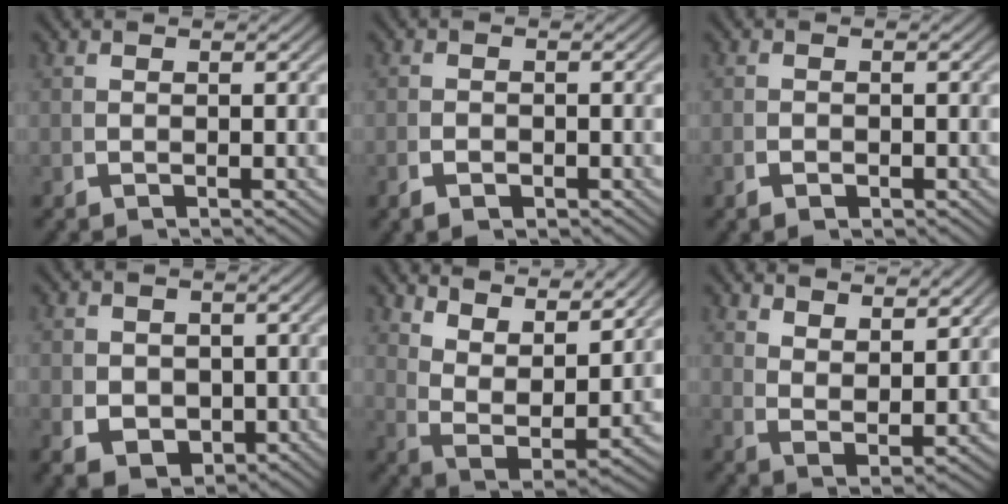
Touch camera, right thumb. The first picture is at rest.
{"total": 1.1, "force": [-0.8, 0.5, 0.5], "torque": [-0.002, -0.002, -0.014]}
{"total": 0.7, "force": [-0.6, 0.3, 0.3], "torque": [0.000, -0.002, -0.011]}
{"total": 5.8, "force": [-0.9, 4.6, 3.4], "torque": [-0.073, -0.034, 0.007]}
{"total": 8.2, "force": [2.9, 4.7, 6.2], "torque": [-0.144, -0.032, 0.066]}
{"total": 3.9, "force": [2.6, 1.4, 2.4], "torque": [-0.045, -0.010, 0.058]}